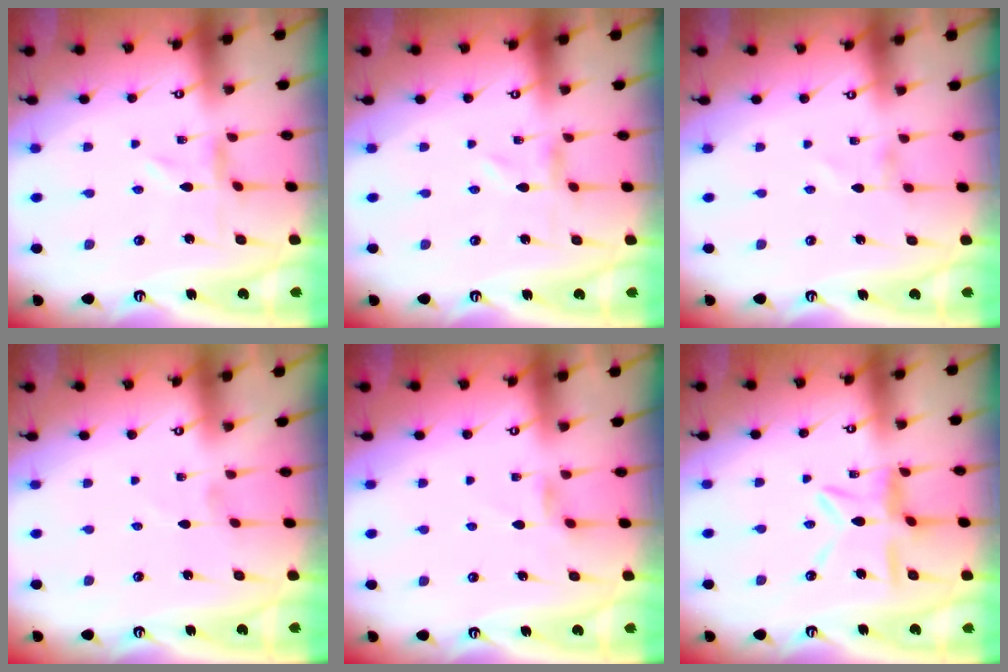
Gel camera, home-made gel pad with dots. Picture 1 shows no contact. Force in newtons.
{"total": 0.0}
{"total": 0.8, "press": 0.7, "slide": 0.3}
{"total": 1.0, "press": 1.0, "slide": 0.1}
{"total": 1.7, "press": 1.7, "slide": 0.3}
{"total": 9.1, "press": 9.1, "slide": 0.8}